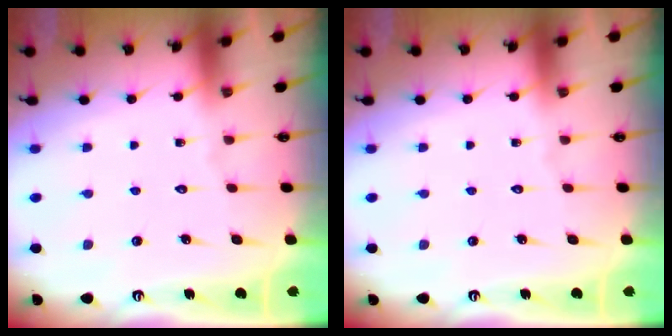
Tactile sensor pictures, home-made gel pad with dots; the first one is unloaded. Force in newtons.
{"total": 0.0}